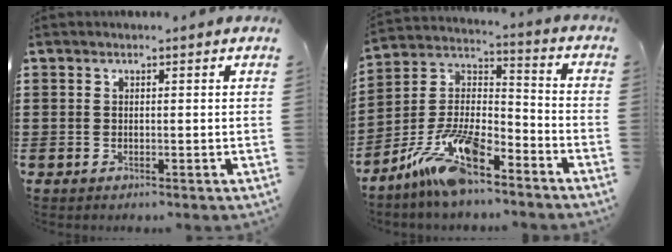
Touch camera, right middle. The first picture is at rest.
{"total": 13.3, "force": [-9.8, 3.6, 8.3], "torque": [-0.178, 0.023, -0.191]}